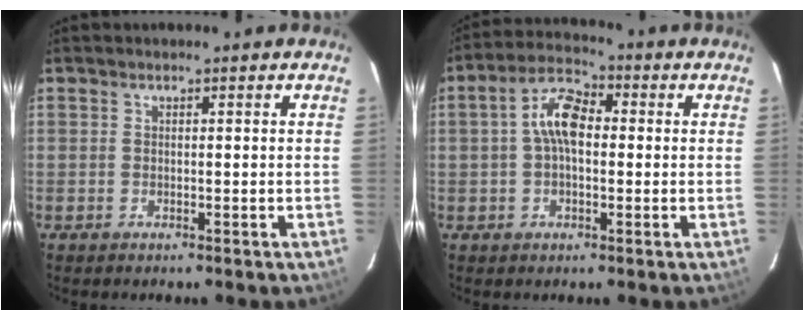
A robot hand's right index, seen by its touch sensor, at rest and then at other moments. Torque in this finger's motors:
{"motor_torque": [0.41, -0.10, 0.50, 0.15]}